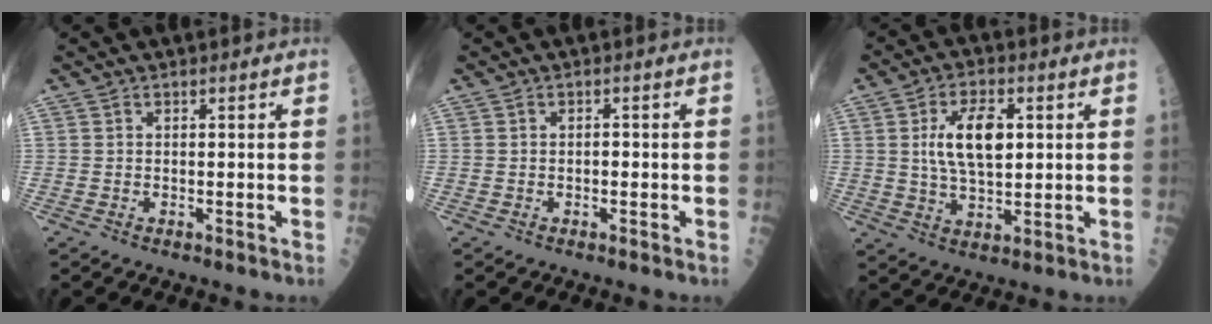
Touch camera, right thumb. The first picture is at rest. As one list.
[{"total": 0.9, "force": [-0.1, 0.5, 0.8], "torque": [-0.009, 0.001, -0.003]}, {"total": 10.3, "force": [2.0, 4.9, 8.9], "torque": [-0.151, -0.001, 0.038]}]